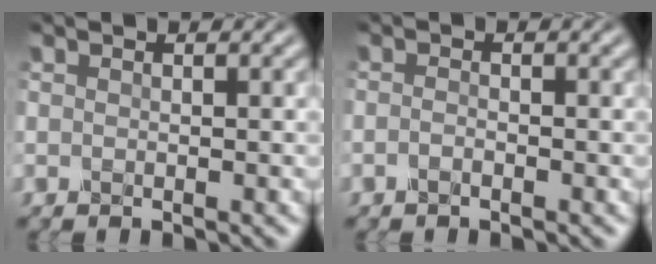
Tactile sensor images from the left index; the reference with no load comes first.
{"total": 0.6, "force": [-0.4, 0.2, 0.5], "torque": [-0.011, 0.002, -0.010]}